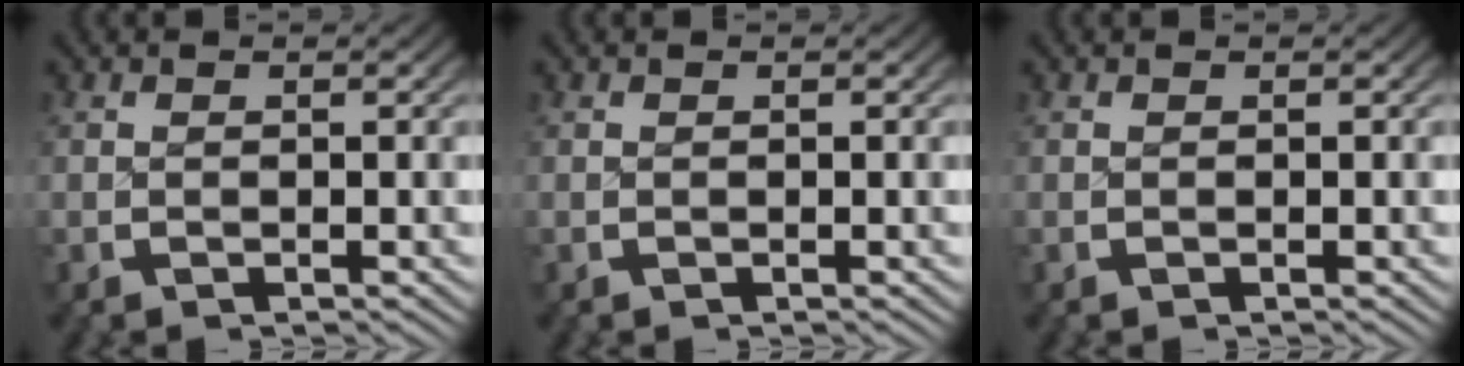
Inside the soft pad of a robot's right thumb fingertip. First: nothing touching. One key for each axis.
{"total": 0.0}
{"total": 0.0}